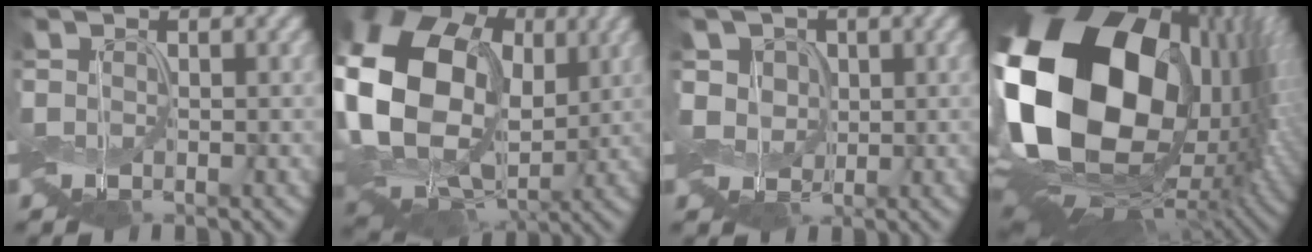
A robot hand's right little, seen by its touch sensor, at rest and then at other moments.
{"total": 18.1, "force": [2.4, 13.8, 11.4], "torque": [-0.235, 0.019, 0.046]}
{"total": 3.7, "force": [0.1, 3.2, 1.9], "torque": [-0.045, 0.009, -0.011]}
{"total": 20.6, "force": [2.0, 13.3, 15.6], "torque": [-0.309, -0.035, 0.043]}